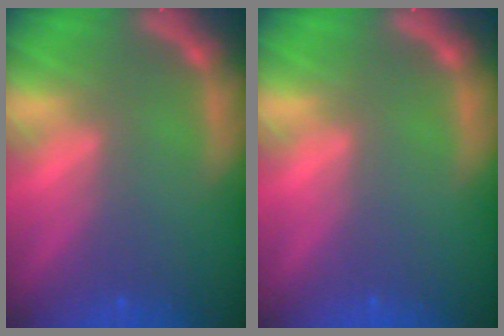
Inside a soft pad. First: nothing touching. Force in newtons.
{"total": 0.0}